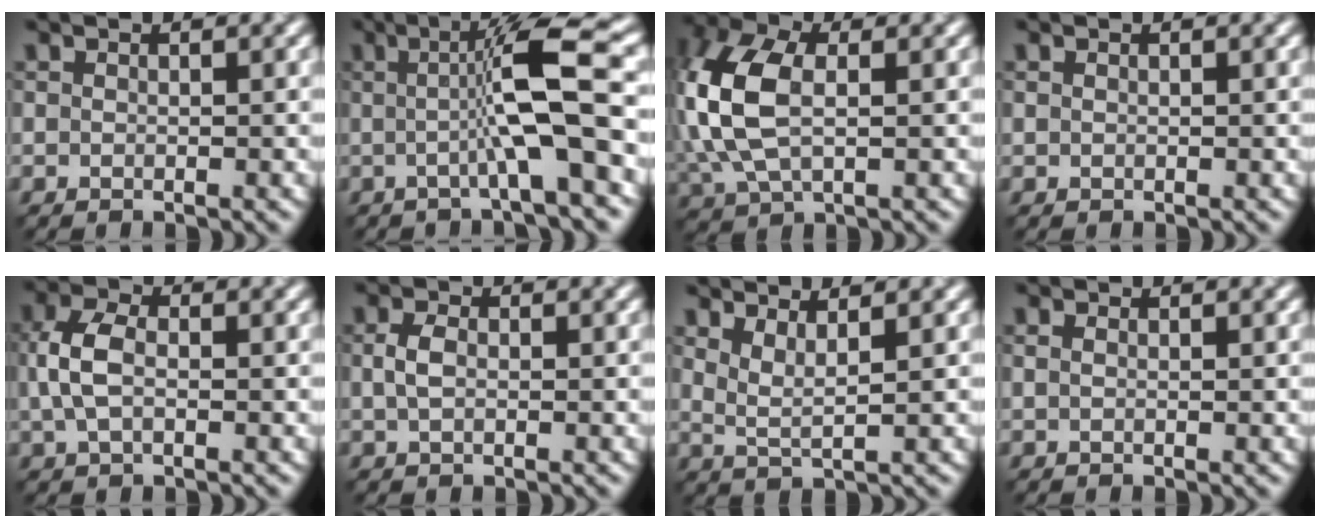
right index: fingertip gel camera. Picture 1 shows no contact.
{"total": 7.0, "force": [-0.7, 0.7, 6.9], "torque": [-0.108, 0.011, -0.010]}
{"total": 9.0, "force": [0.2, 5.6, 7.1], "torque": [-0.199, 0.017, 0.009]}
{"total": 0.0}
{"total": 3.6, "force": [-0.2, 2.3, 2.7], "torque": [-0.066, 0.011, 0.000]}
{"total": 1.4, "force": [-0.2, 0.9, 1.0], "torque": [-0.025, 0.007, 0.002]}
{"total": 1.8, "force": [1.2, 0.3, 1.3], "torque": [-0.023, -0.001, 0.033]}
{"total": 0.6, "force": [0.3, 0.3, 0.4], "torque": [-0.005, 0.002, 0.007]}